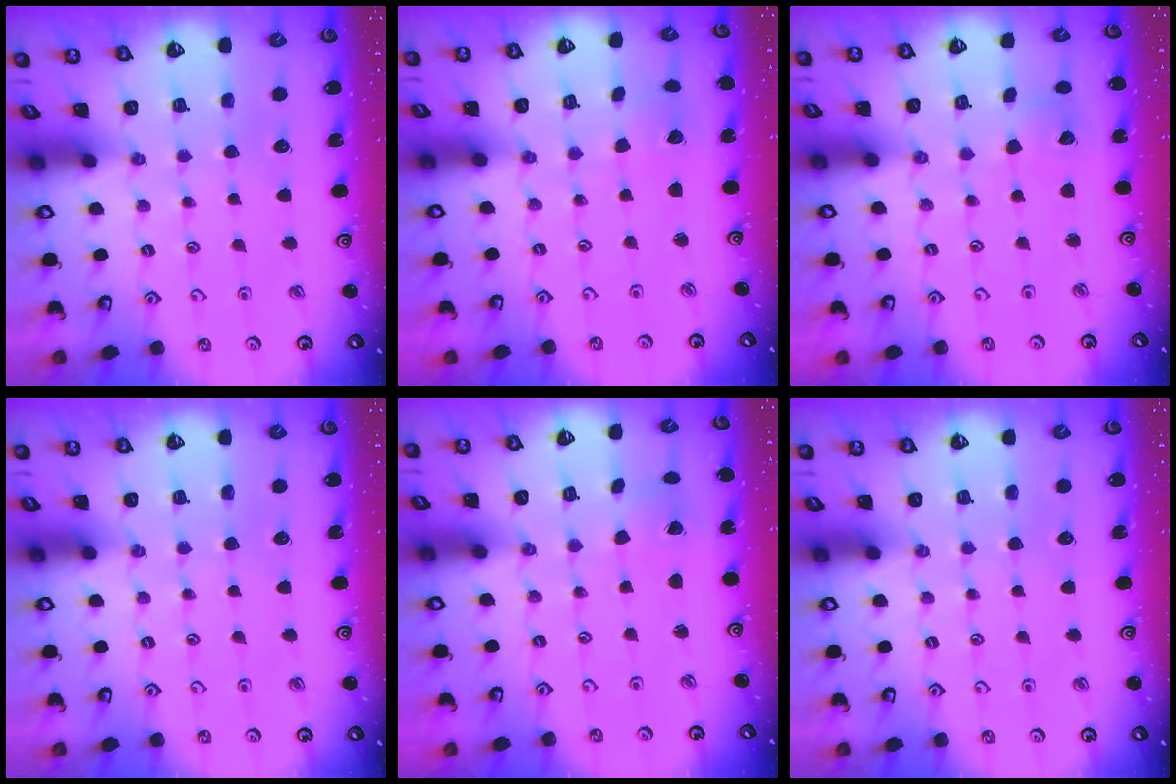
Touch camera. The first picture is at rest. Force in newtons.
{"total": 2.2, "press": 2.2, "slide": 0.2}
{"total": 3.0, "press": 3.0, "slide": 0.2}
{"total": 0.0}
{"total": 2.3, "press": 2.3, "slide": 0.2}
{"total": 0.0}